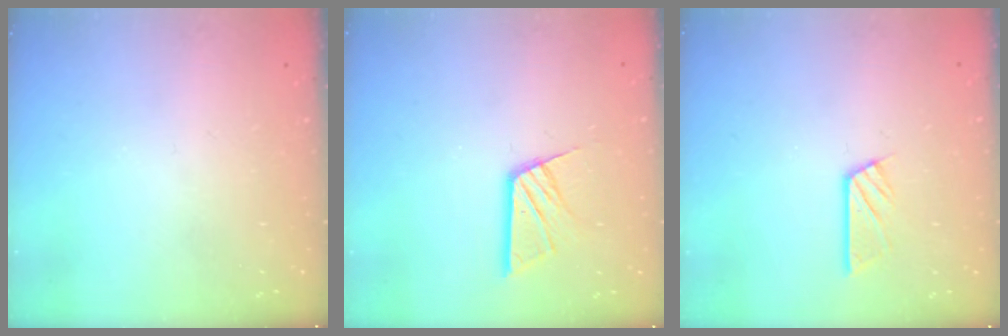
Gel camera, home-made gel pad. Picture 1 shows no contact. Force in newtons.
{"total": 11.0, "press": 11.0, "slide": 1.2}
{"total": 5.8, "press": 5.8, "slide": 0.3}